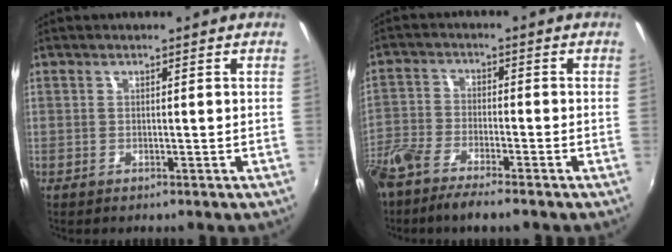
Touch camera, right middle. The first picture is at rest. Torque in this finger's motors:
{"motor_torque": [1.07, -1.07, 0.19, 0.08]}